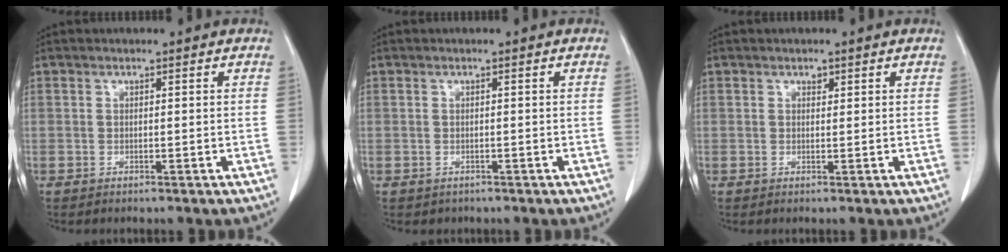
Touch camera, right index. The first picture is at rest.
{"total": 0.7, "force": [-0.4, 0.6, 0.1], "torque": [-0.006, 0.002, 0.000]}
{"total": 0.7, "force": [0.5, 0.5, 0.3], "torque": [-0.004, -0.002, 0.007]}